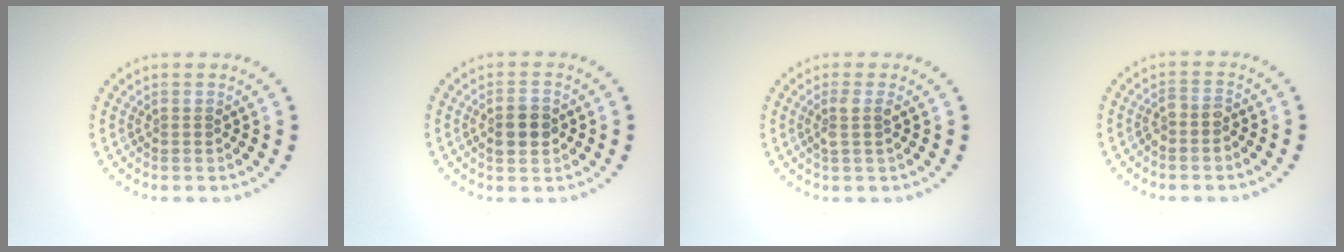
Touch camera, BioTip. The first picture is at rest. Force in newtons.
{"total": 2.5, "press": 2.5, "slide": 0.2}
{"total": 1.6, "press": 1.3, "slide": 0.9}
{"total": 1.3, "press": 1.1, "slide": 0.8}